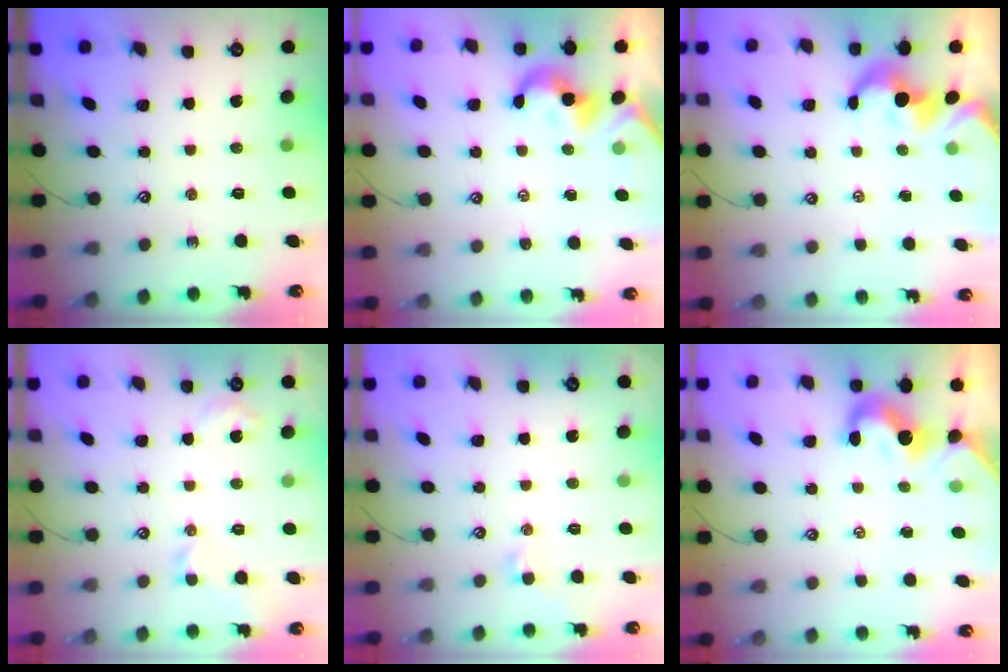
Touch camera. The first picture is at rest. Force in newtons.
{"total": 2.1, "press": 2.0, "slide": 0.5}
{"total": 1.8, "press": 1.5, "slide": 1.0}
{"total": 3.9, "press": 3.8, "slide": 0.7}
{"total": 0.6, "press": 0.3, "slide": 0.5}
{"total": 1.4, "press": 1.2, "slide": 0.7}